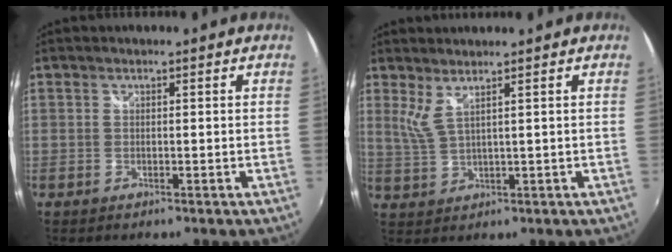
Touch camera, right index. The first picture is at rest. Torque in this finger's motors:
{"motor_torque": [0.00, 0.06, 0.14, 0.06]}